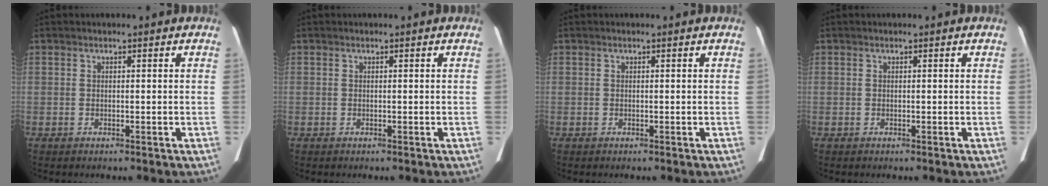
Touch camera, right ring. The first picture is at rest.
{"total": 0.0}
{"total": 0.0}
{"total": 0.0}